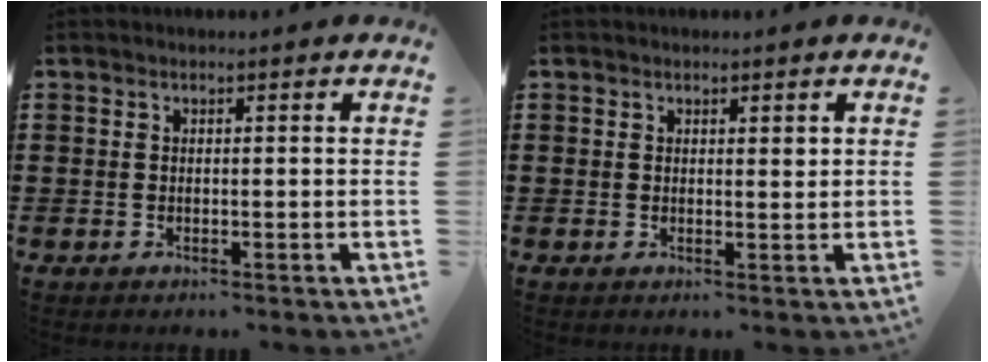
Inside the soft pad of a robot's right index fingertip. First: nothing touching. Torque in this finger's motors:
{"motor_torque": [-0.44, 0.16, 0.04, 0.00]}